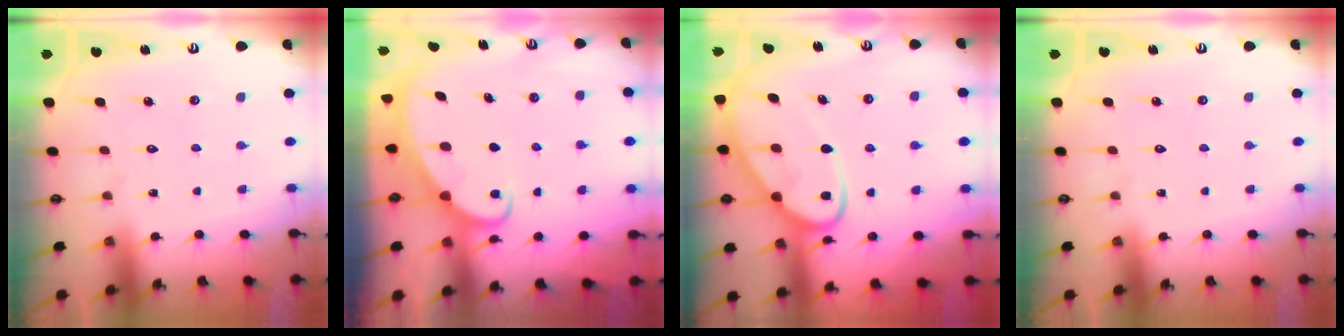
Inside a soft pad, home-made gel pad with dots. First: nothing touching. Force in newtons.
{"total": 3.4, "press": 3.4, "slide": 0.4}
{"total": 14.2, "press": 14.2, "slide": 1.2}
{"total": 0.0}